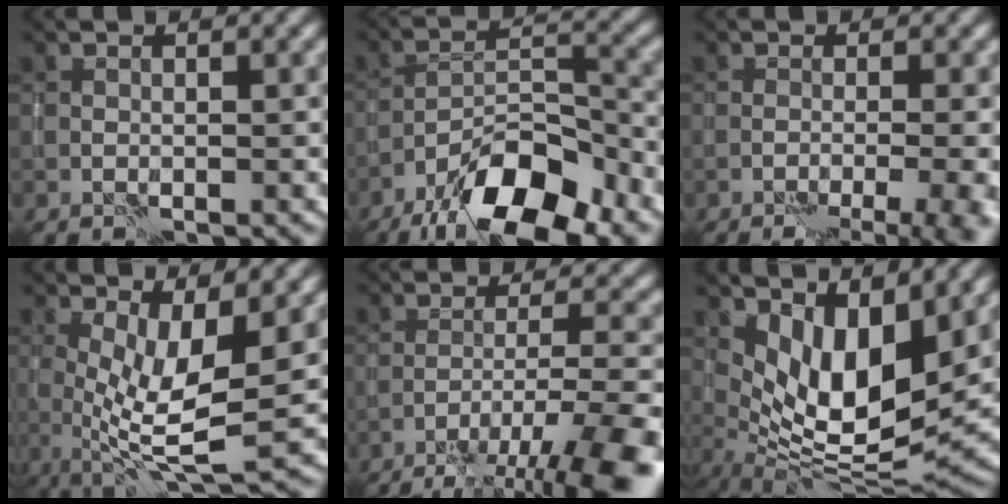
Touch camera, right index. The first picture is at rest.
{"total": 10.4, "force": [-7.1, 3.2, 6.9], "torque": [-0.112, 0.013, -0.130]}
{"total": 7.4, "force": [-4.6, 1.9, 5.4], "torque": [-0.053, -0.003, -0.048]}
{"total": 7.1, "force": [0.9, 1.7, 6.8], "torque": [-0.122, -0.005, 0.017]}
{"total": 10.5, "force": [-7.7, 1.3, 7.0], "torque": [-0.108, -0.010, -0.108]}
{"total": 8.7, "force": [3.1, 3.4, 7.4], "torque": [-0.136, -0.017, 0.063]}